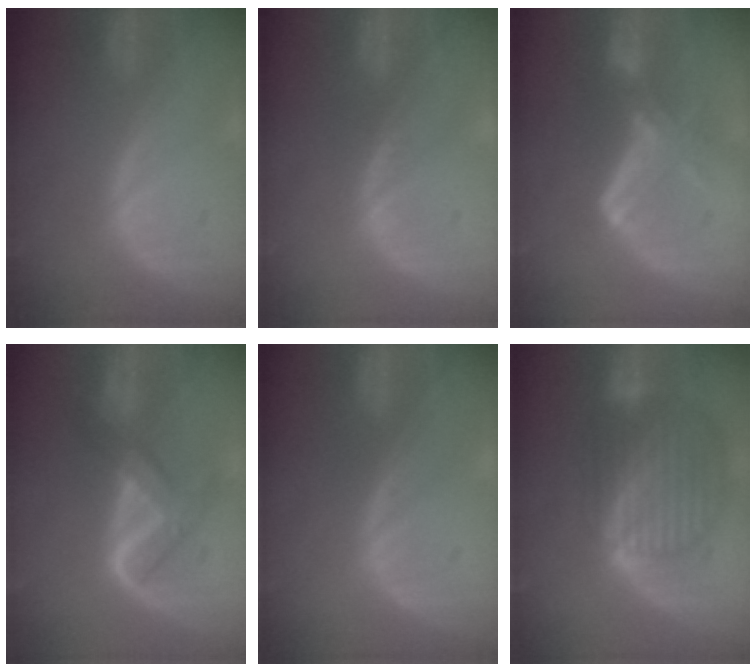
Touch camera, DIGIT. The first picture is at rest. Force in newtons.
{"total": 0.7, "press": 0.6, "slide": 0.4}
{"total": 5.6, "press": 5.3, "slide": 1.8}
{"total": 5.8, "press": 5.8, "slide": 0.2}
{"total": 0.0}
{"total": 10.4, "press": 8.8, "slide": 5.5}